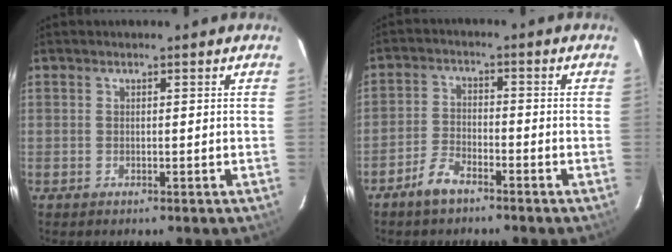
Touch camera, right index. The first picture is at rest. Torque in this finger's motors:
{"motor_torque": [0.21, -0.28, 0.18, 0.02]}